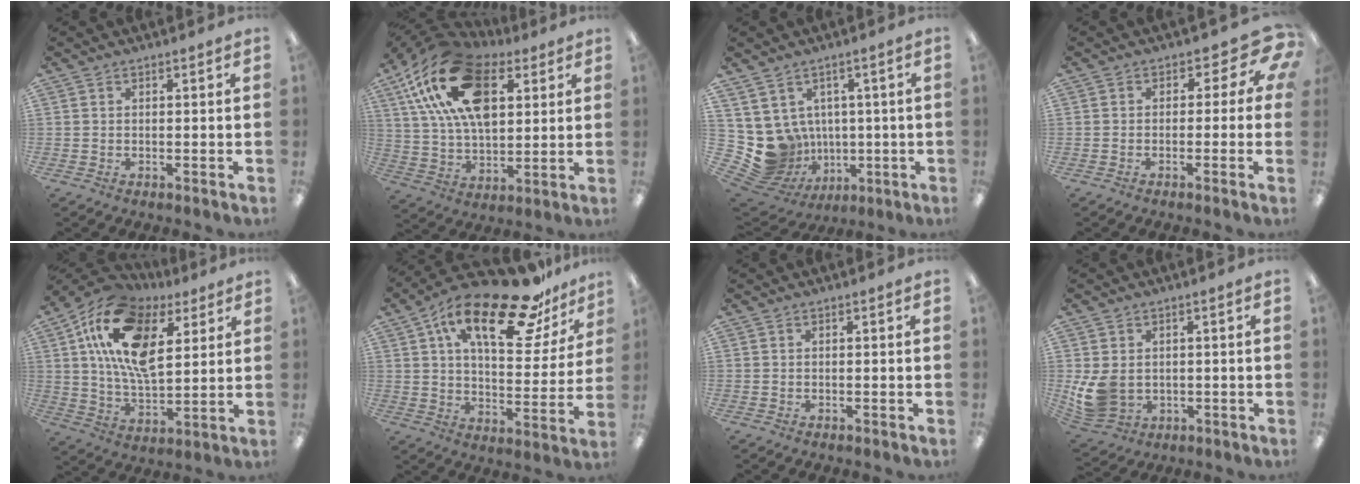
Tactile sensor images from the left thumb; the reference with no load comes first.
{"total": 24.3, "force": [10.4, 14.0, 17.0], "torque": [-0.311, -0.019, 0.180]}
{"total": 10.8, "force": [-0.5, 10.4, 3.1], "torque": [-0.116, -0.015, 0.013]}
{"total": 5.7, "force": [1.2, 3.8, 4.1], "torque": [-0.052, -0.006, 0.019]}
{"total": 19.7, "force": [8.8, 11.0, 13.8], "torque": [-0.273, -0.026, 0.155]}
{"total": 24.7, "force": [14.9, 9.6, 17.2], "torque": [-0.266, -0.081, 0.244]}
{"total": 0.0}
{"total": 9.3, "force": [0.0, 7.7, 5.3], "torque": [-0.110, 0.006, 0.006]}